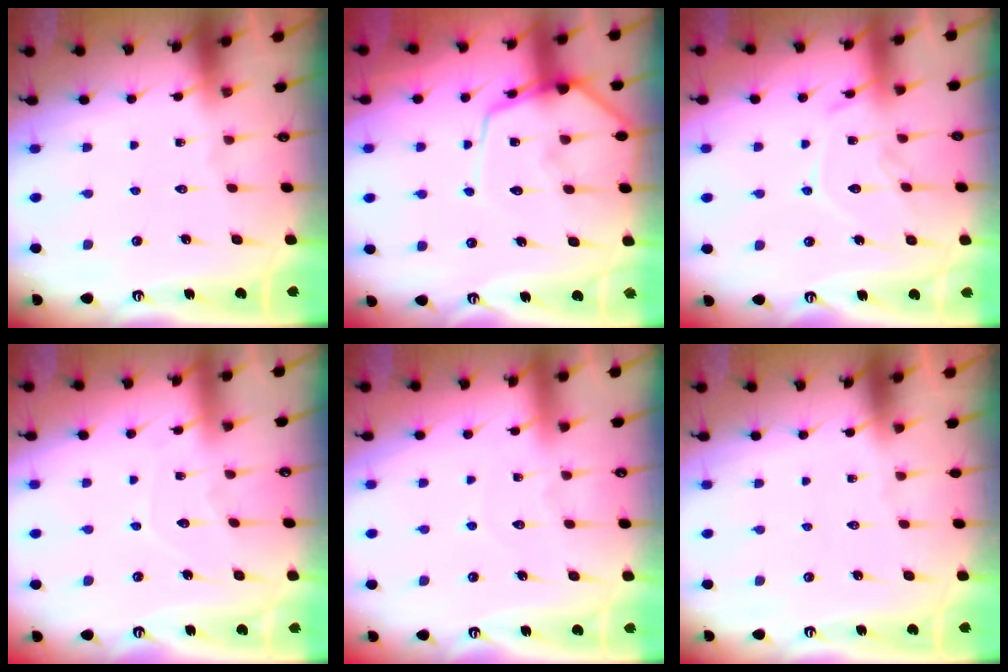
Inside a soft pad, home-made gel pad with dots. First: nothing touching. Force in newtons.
{"total": 11.8, "press": 11.7, "slide": 1.2}
{"total": 12.2, "press": 12.1, "slide": 0.8}
{"total": 5.0, "press": 5.0, "slide": 0.1}
{"total": 3.3, "press": 3.3, "slide": 0.2}
{"total": 0.0}